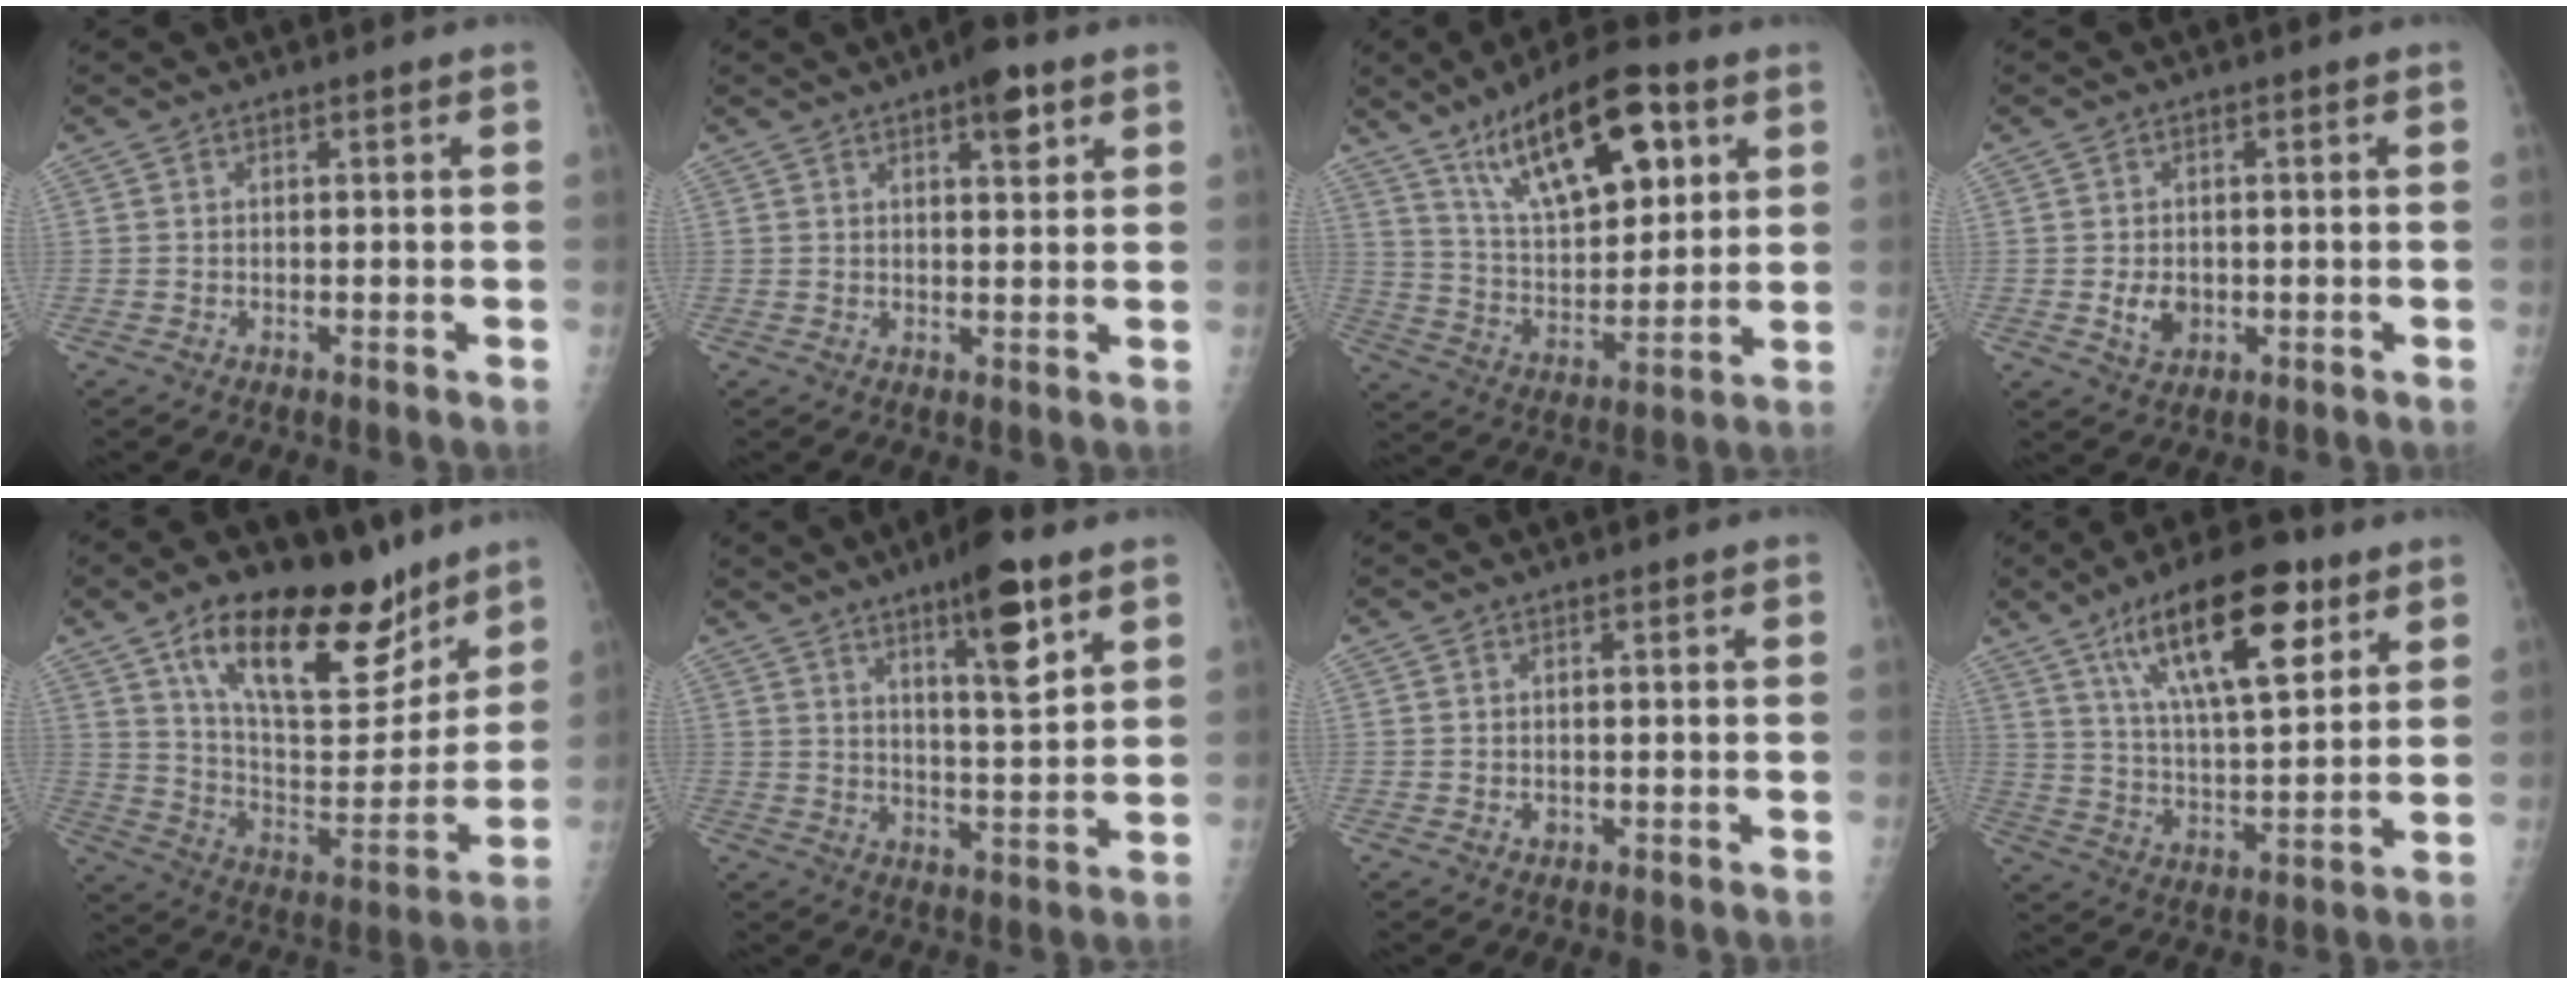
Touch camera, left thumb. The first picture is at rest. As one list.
[{"total": 5.0, "force": [2.8, 1.7, 3.8], "torque": [-0.041, -0.010, 0.035]}, {"total": 19.5, "force": [9.8, 8.2, 14.7], "torque": [-0.197, -0.038, 0.173]}, {"total": 3.8, "force": [-0.5, 2.9, 2.4], "torque": [-0.028, -0.001, 0.000]}, {"total": 24.8, "force": [15.5, 10.8, 16.1], "torque": [-0.206, -0.059, 0.257]}, {"total": 11.1, "force": [6.3, 2.2, 8.8], "torque": [-0.126, -0.039, 0.098]}, {"total": 0.7, "force": [-0.1, 0.6, 0.3], "torque": [-0.002, 0.000, 0.000]}, {"total": 19.1, "force": [10.0, 6.8, 14.7], "torque": [-0.213, -0.035, 0.172]}]